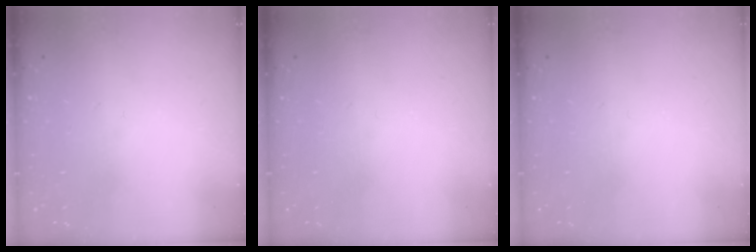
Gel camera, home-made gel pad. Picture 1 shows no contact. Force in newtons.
{"total": 0.0}
{"total": 0.0}